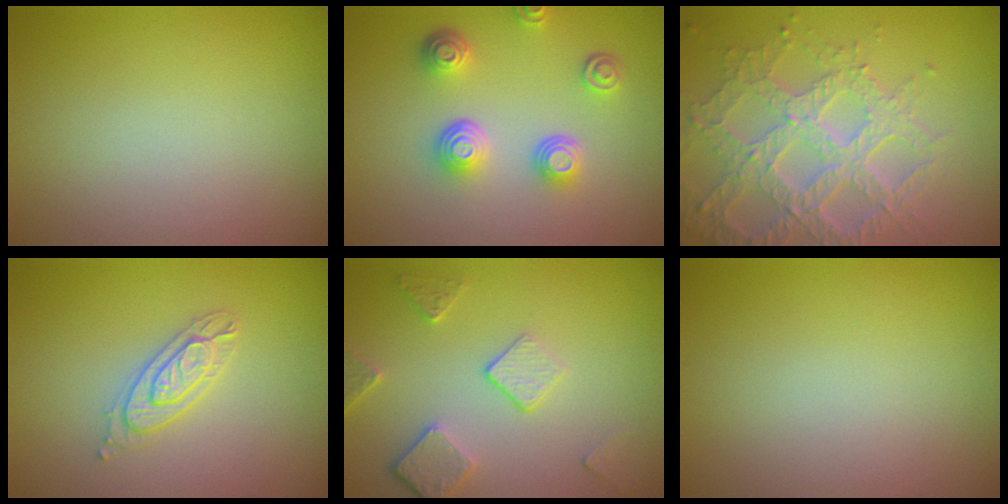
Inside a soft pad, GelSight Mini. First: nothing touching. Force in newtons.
{"total": 3.9, "press": 3.3, "slide": 2.2}
{"total": 7.0, "press": 5.2, "slide": 4.7}
{"total": 2.2, "press": 2.1, "slide": 0.4}
{"total": 3.7, "press": 2.9, "slide": 2.3}
{"total": 0.0}